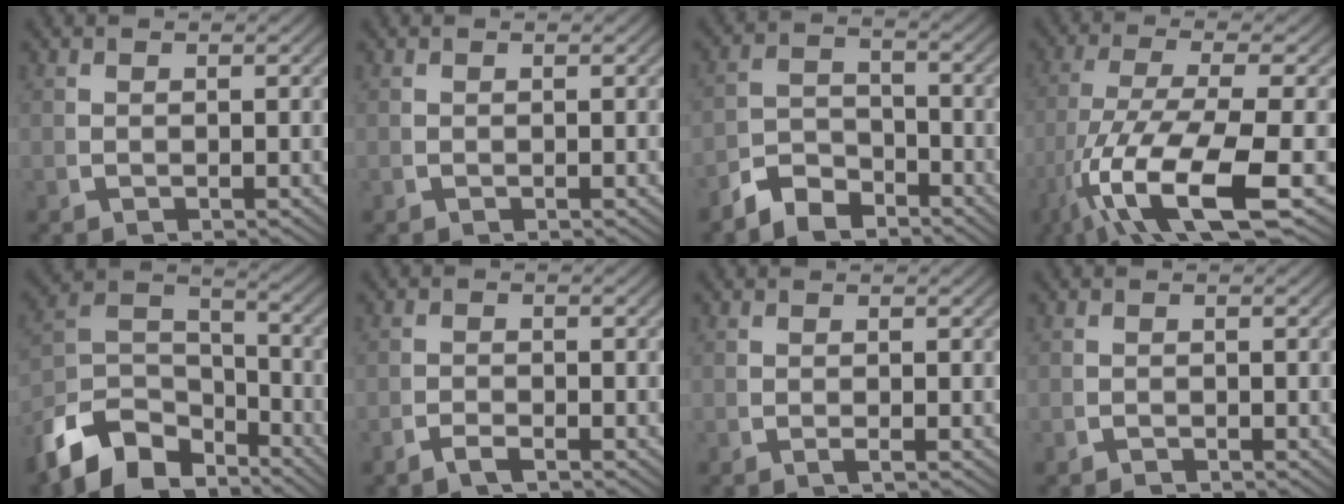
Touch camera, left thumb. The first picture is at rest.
{"total": 0.0}
{"total": 4.5, "force": [-3.5, 2.5, 1.3], "torque": [-0.006, -0.010, -0.062]}
{"total": 13.7, "force": [-3.8, 6.6, 11.4], "torque": [-0.256, -0.061, -0.020]}
{"total": 11.9, "force": [-4.8, 8.1, 7.3], "torque": [-0.150, -0.036, -0.070]}
{"total": 1.3, "force": [-1.2, 0.3, 0.5], "torque": [-0.008, -0.001, -0.027]}
{"total": 0.7, "force": [-0.2, 0.2, 0.6], "torque": [-0.011, 0.005, -0.007]}
{"total": 0.7, "force": [-0.7, 0.0, -0.1], "torque": [0.005, -0.003, -0.013]}